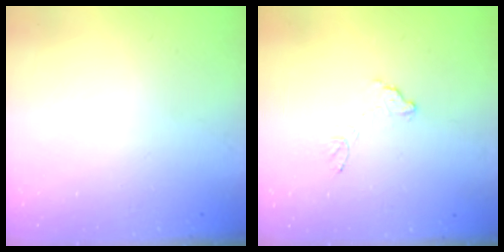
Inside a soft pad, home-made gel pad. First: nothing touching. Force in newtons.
{"total": 8.8, "press": 8.8, "slide": 0.5}